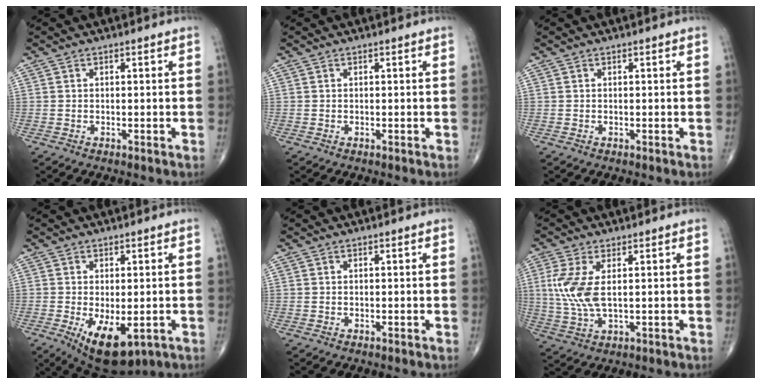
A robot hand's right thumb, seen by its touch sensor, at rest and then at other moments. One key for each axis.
{"total": 0.0}
{"total": 0.0}
{"total": 10.2, "fx": -3.5, "fy": 4.8, "fz": 8.3, "tx": -0.123, "ty": -0.014, "tz": -0.041}
{"total": 0.0}
{"total": 8.3, "fx": 1.3, "fy": 3.5, "fz": 7.4, "tx": -0.183, "ty": -0.007, "tz": 0.033}